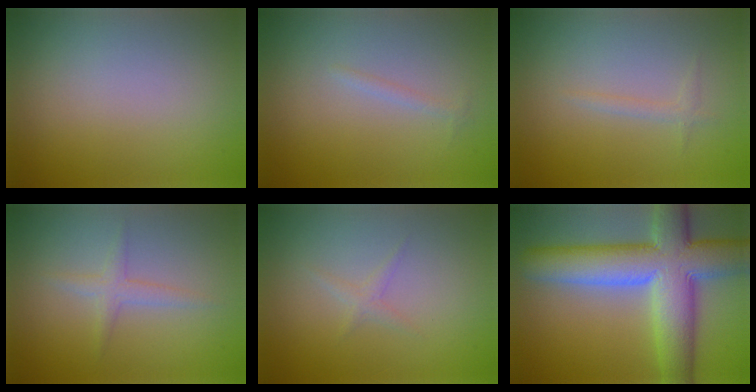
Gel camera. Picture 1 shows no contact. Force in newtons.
{"total": 0.6, "press": 0.6, "slide": 0.0}
{"total": 0.8, "press": 0.8, "slide": 0.1}
{"total": 1.6, "press": 1.6, "slide": 0.0}
{"total": 0.9, "press": 0.9, "slide": 0.0}
{"total": 11.4, "press": 11.4, "slide": 0.7}